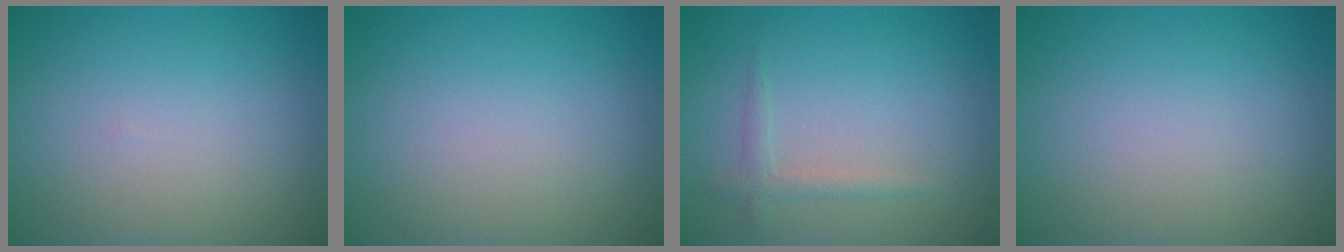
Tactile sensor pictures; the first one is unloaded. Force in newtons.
{"total": 0.0}
{"total": 1.3, "press": 1.3, "slide": 0.0}
{"total": 0.0}